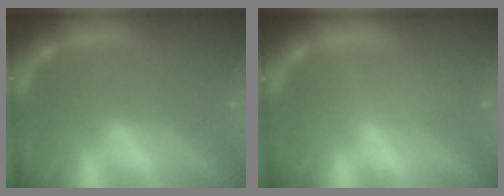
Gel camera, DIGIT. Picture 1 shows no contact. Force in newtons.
{"total": 2.4}